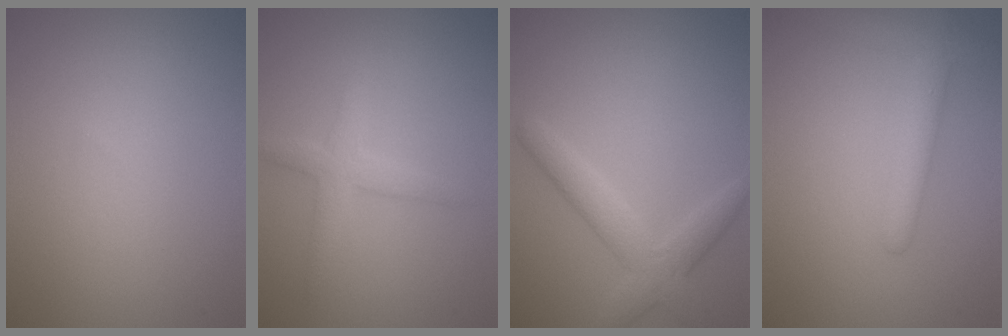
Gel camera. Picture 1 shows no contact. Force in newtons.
{"total": 2.5, "press": 2.5, "slide": 0.1}
{"total": 3.5, "press": 3.5, "slide": 0.1}
{"total": 2.9, "press": 2.9, "slide": 0.2}